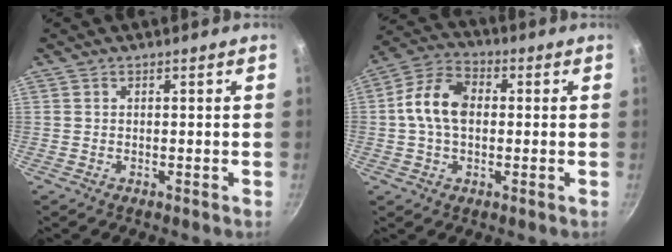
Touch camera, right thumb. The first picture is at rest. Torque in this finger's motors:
{"motor_torque": [1.46, 1.52, 0.62, -0.48, 0.35]}